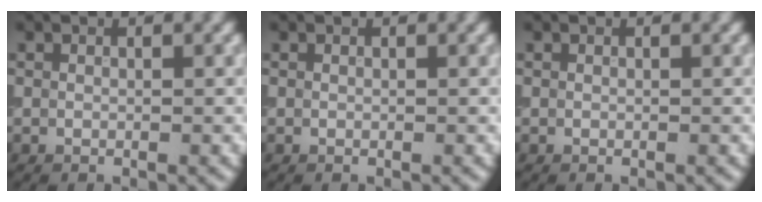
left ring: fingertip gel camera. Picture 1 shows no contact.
{"total": 0.0}
{"total": 0.0}